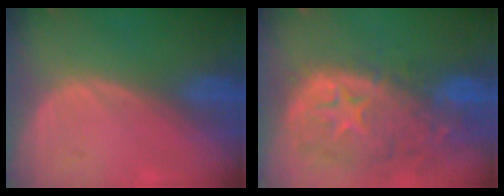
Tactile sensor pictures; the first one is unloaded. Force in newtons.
{"total": 13.9, "press": 11.2, "slide": 8.3}